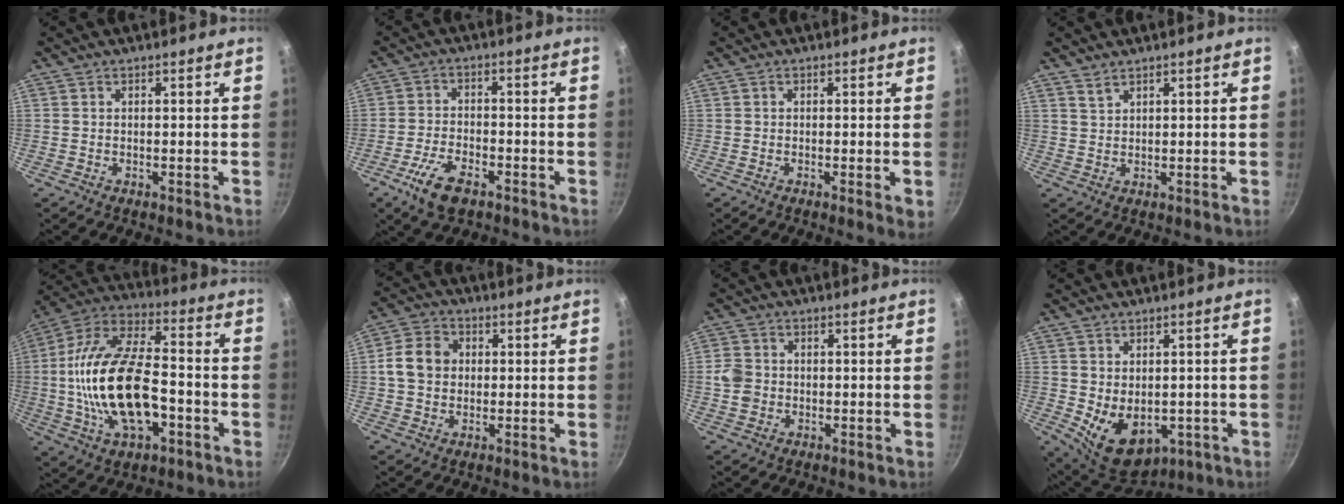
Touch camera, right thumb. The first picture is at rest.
{"total": 7.7, "force": [-4.4, 3.4, 5.3], "torque": [-0.107, 0.019, -0.085]}
{"total": 2.2, "force": [-0.5, 0.1, 2.1], "torque": [-0.034, -0.008, -0.010]}
{"total": 1.7, "force": [1.5, 0.5, 0.6], "torque": [-0.010, -0.007, 0.031]}
{"total": 22.7, "force": [-4.0, 11.7, 19.0], "torque": [-0.351, 0.038, -0.076]}
{"total": 7.8, "force": [0.7, 6.4, 4.4], "torque": [-0.059, 0.012, -0.001]}
{"total": 4.5, "force": [-0.6, 4.0, 2.1], "torque": [-0.032, 0.011, -0.017]}
{"total": 10.3, "force": [-1.5, 7.2, 7.2], "torque": [-0.091, -0.013, 0.005]}